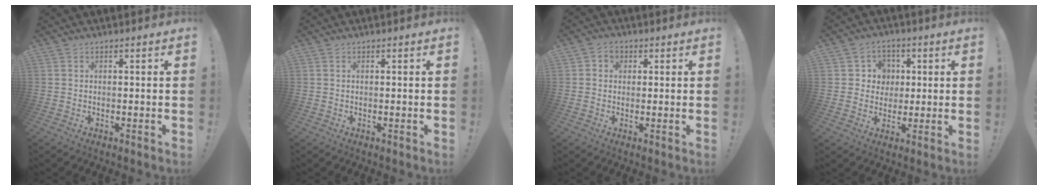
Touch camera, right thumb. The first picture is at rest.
{"total": 0.0}
{"total": 2.8, "force": [0.5, 2.6, 0.9], "torque": [-0.015, 0.001, 0.009]}
{"total": 6.7, "force": [0.7, 6.6, 1.0], "torque": [-0.015, -0.006, 0.016]}